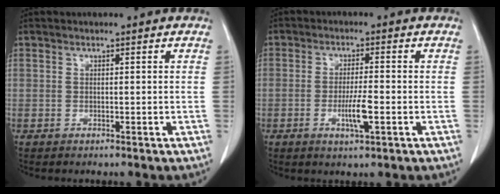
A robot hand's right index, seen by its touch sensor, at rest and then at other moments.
{"total": 4.6, "force": [-1.5, 0.4, 4.4], "torque": [-0.085, -0.007, -0.023]}